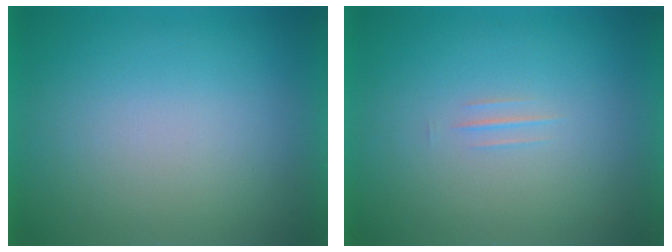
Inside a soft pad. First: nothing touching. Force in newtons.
{"total": 1.3}